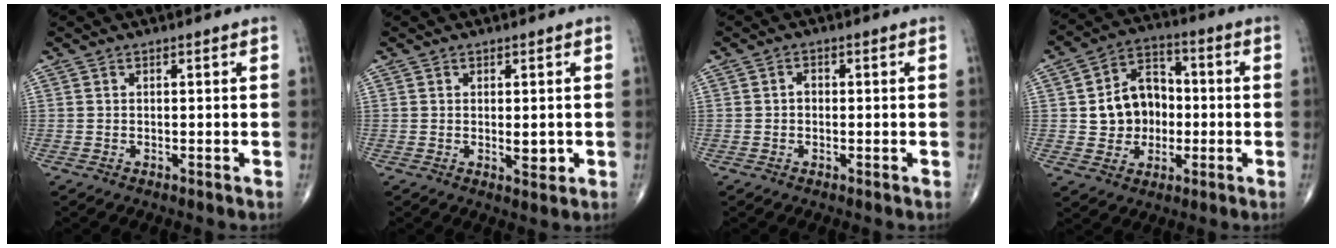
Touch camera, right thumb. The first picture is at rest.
{"total": 2.7, "force": [-0.2, 1.3, 2.3], "torque": [-0.030, -0.007, 0.002]}
{"total": 1.3, "force": [-0.1, 1.0, 0.8], "torque": [-0.005, 0.005, -0.004]}
{"total": 11.3, "force": [-0.5, 9.4, 6.2], "torque": [-0.063, 0.026, -0.008]}